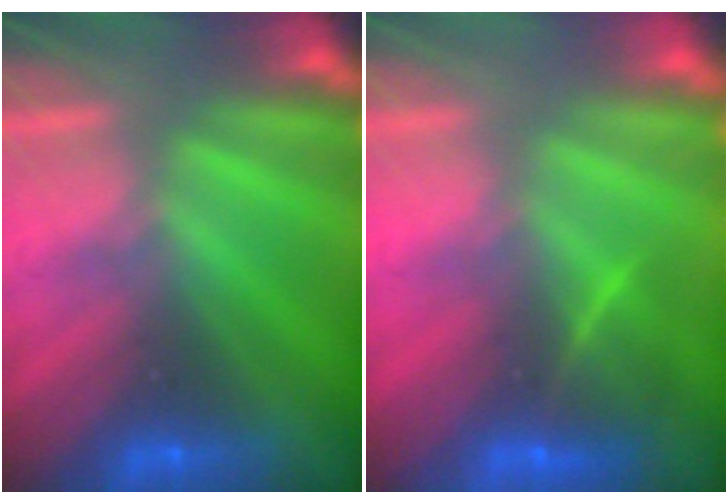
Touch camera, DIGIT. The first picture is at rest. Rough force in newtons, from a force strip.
{"total": 2.8}